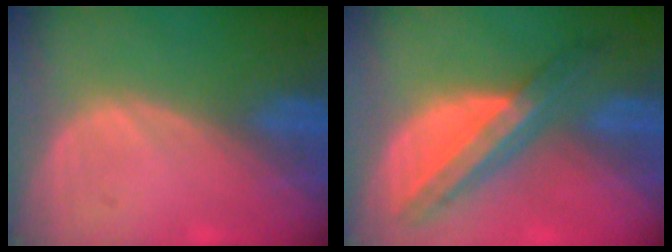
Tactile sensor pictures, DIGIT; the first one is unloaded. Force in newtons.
{"total": 8.3, "press": 7.1, "slide": 4.4}